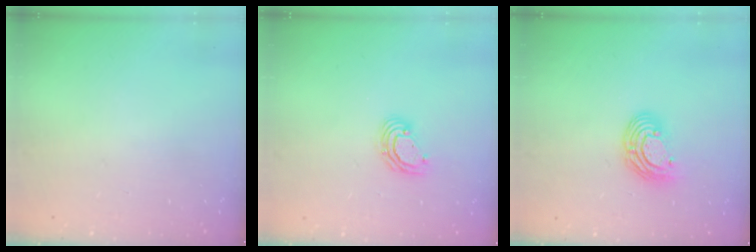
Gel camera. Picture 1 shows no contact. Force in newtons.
{"total": 6.3, "press": 6.3, "slide": 0.6}
{"total": 9.5, "press": 9.4, "slide": 1.7}